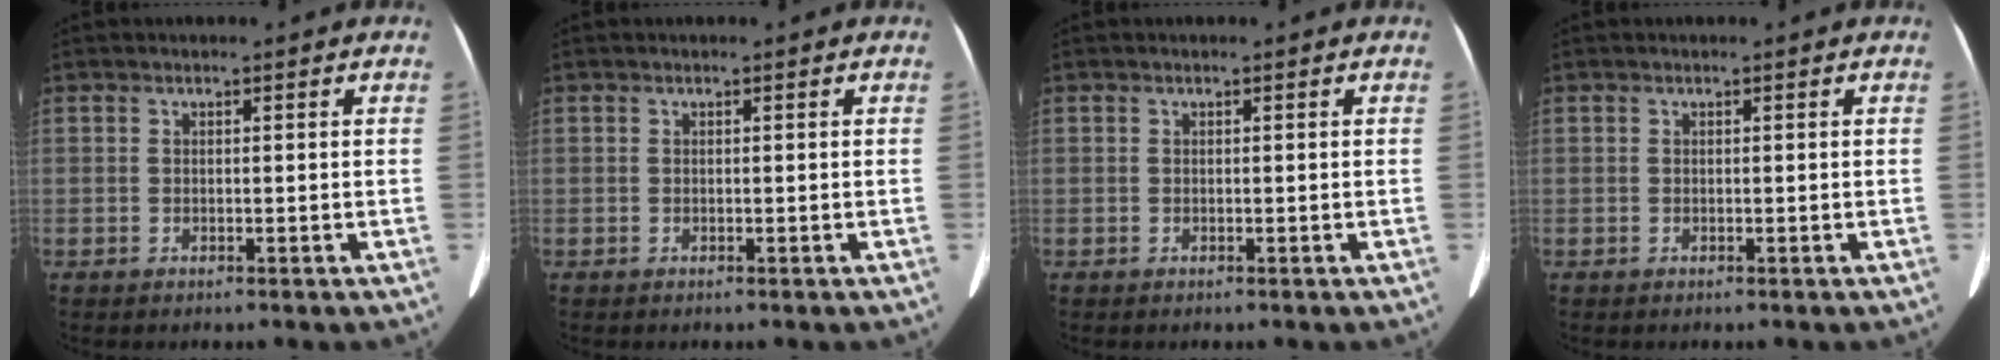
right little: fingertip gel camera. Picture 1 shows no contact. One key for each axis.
{"total": 0.0}
{"total": 0.0}
{"total": 0.0}